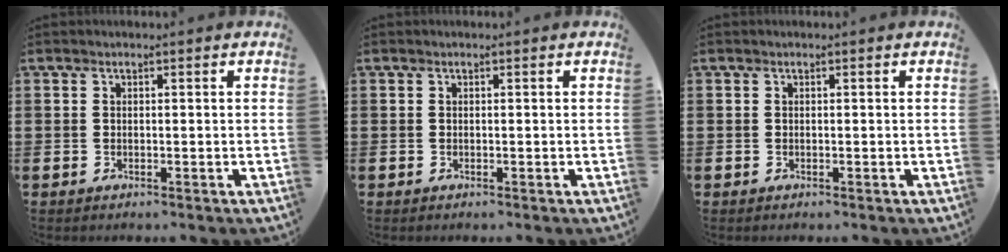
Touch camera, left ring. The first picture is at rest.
{"total": 0.0}
{"total": 0.0}